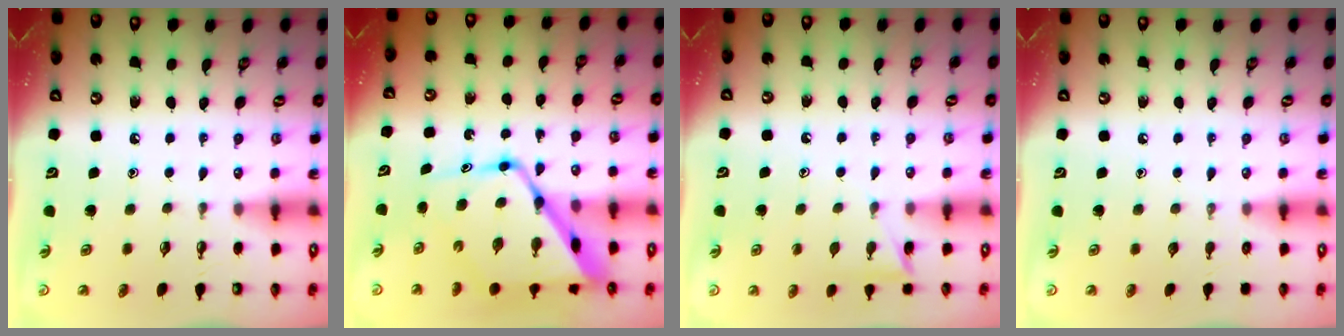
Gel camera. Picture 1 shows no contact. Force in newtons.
{"total": 17.2, "press": 17.1, "slide": 1.7}
{"total": 6.1, "press": 6.1, "slide": 0.5}
{"total": 0.0}